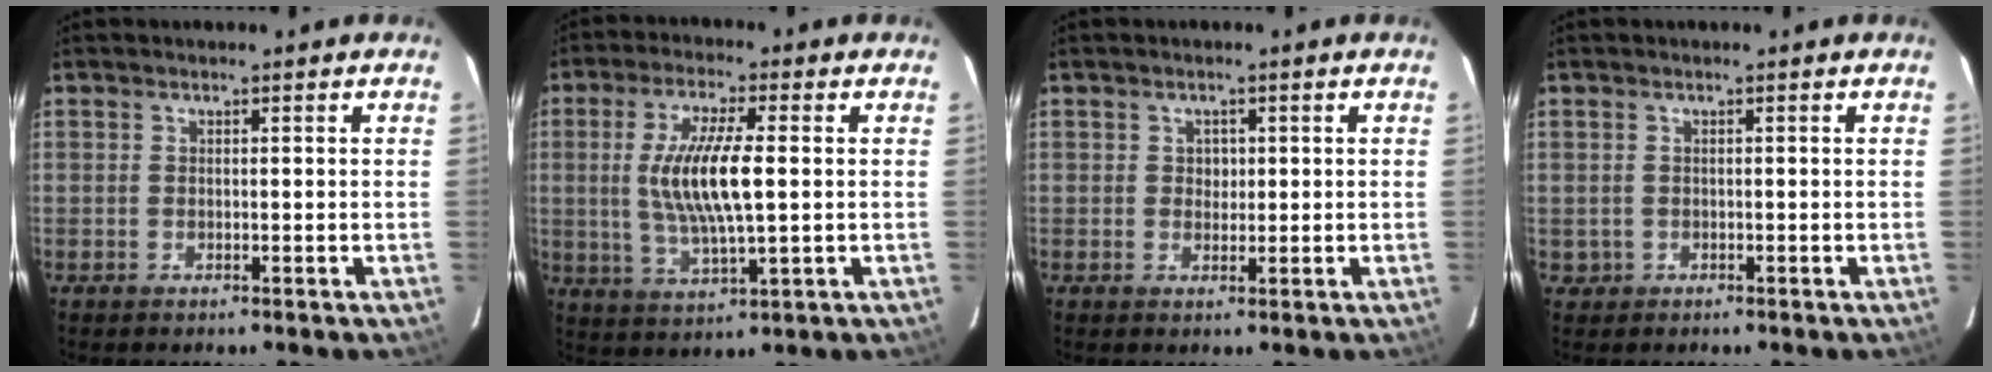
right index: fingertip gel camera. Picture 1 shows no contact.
{"total": 11.7, "force": [0.6, 2.8, 11.3], "torque": [-0.220, -0.004, 0.017]}
{"total": 1.7, "force": [0.3, 1.7, 0.4], "torque": [-0.003, 0.005, 0.004]}
{"total": 1.3, "force": [-0.2, 1.3, 0.0], "torque": [0.001, 0.003, 0.002]}